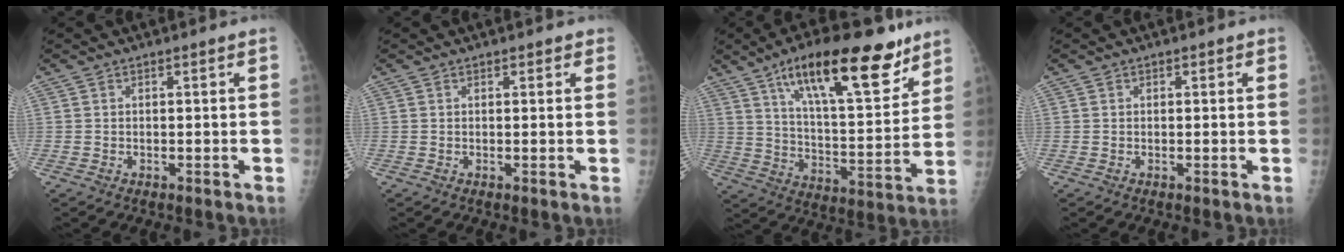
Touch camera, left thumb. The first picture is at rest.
{"total": 1.2, "force": [0.7, 0.8, 0.5], "torque": [0.010, -0.001, 0.003]}
{"total": 23.6, "force": [14.3, 7.9, 17.0], "torque": [-0.233, -0.051, 0.233]}
{"total": 0.8, "force": [0.2, 0.7, 0.4], "torque": [0.007, 0.002, -0.002]}